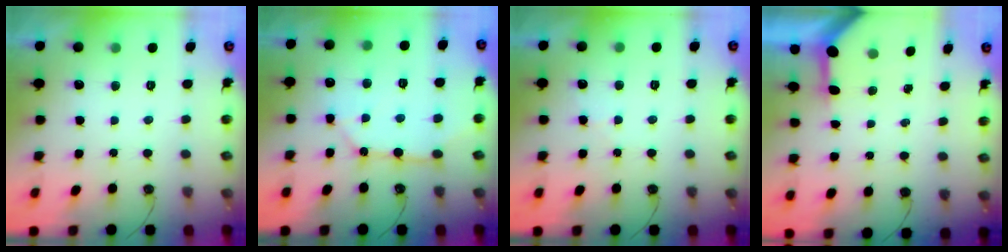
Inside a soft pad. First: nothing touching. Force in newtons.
{"total": 11.5, "press": 11.4, "slide": 1.4}
{"total": 6.1, "press": 6.0, "slide": 0.9}
{"total": 3.4, "press": 3.4, "slide": 0.3}